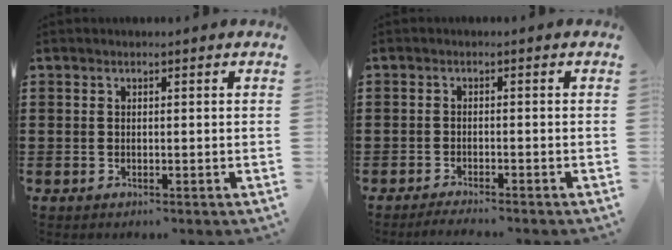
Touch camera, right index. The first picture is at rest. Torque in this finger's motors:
{"motor_torque": [1.07, 1.07, 0.04, 0.01]}